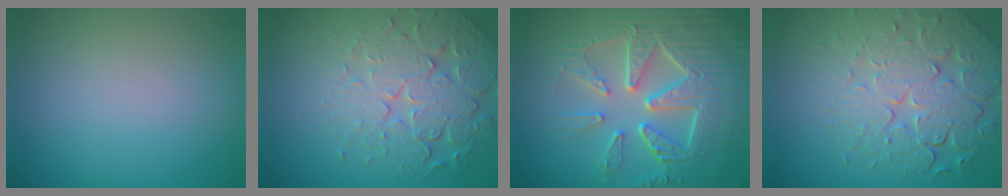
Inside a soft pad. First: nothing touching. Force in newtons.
{"total": 7.1, "press": 5.2, "slide": 4.8}
{"total": 9.4, "press": 6.7, "slide": 6.5}
{"total": 8.2, "press": 5.7, "slide": 5.8}